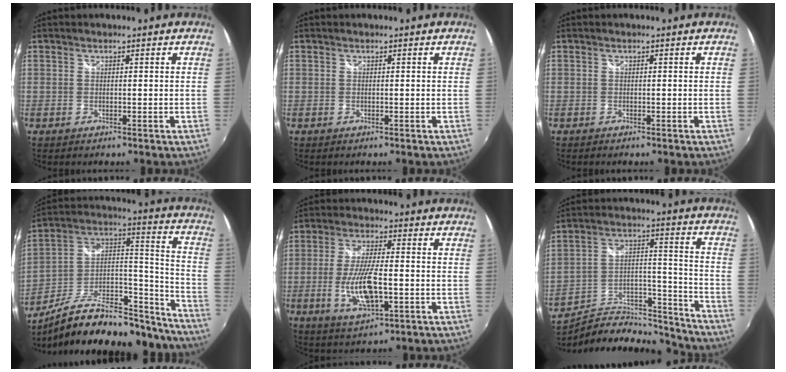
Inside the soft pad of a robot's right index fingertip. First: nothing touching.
{"total": 0.0}
{"total": 0.5, "force": [-0.5, 0.3, 0.1], "torque": [-0.004, -0.002, -0.009]}
{"total": 27.2, "force": [-21.6, 9.5, 13.5], "torque": [-0.201, 0.045, -0.317]}
{"total": 10.8, "force": [-2.7, 3.5, 9.9], "torque": [-0.198, -0.011, -0.047]}
{"total": 19.2, "force": [-16.0, 7.5, 7.5], "torque": [-0.121, 0.046, -0.237]}